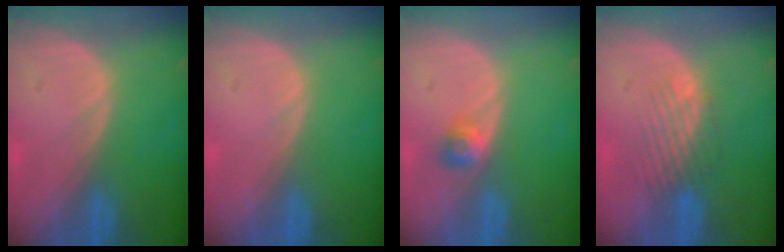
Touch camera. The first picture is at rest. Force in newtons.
{"total": 0.0}
{"total": 2.5, "press": 2.2, "slide": 1.2}
{"total": 4.1, "press": 3.6, "slide": 1.9}